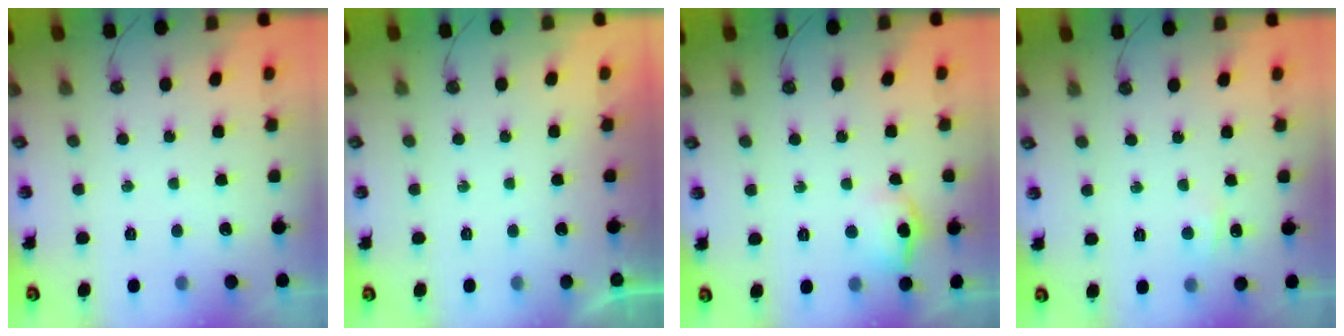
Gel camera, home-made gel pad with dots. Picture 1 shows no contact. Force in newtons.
{"total": 0.0}
{"total": 8.7, "press": 8.6, "slide": 1.4}
{"total": 5.4, "press": 5.4, "slide": 0.7}